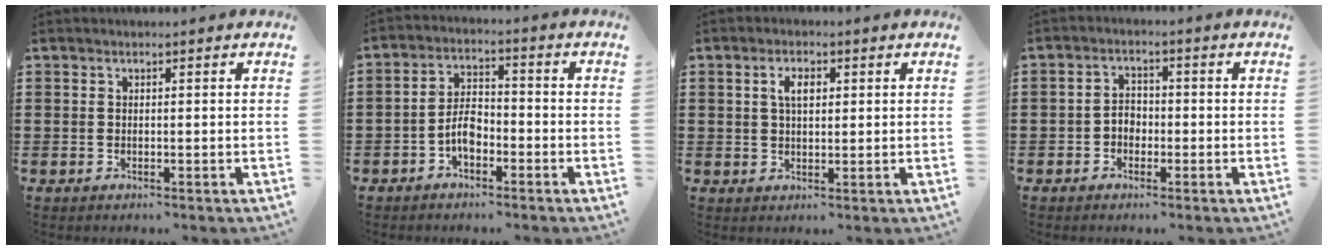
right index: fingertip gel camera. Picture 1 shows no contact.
{"total": 4.8, "force": [-2.2, 2.4, 3.5], "torque": [-0.082, 0.001, -0.047]}
{"total": 3.2, "force": [0.9, 1.6, 2.6], "torque": [-0.055, 0.009, 0.013]}
{"total": 2.6, "force": [-1.2, 1.8, 1.3], "torque": [-0.028, 0.006, -0.027]}